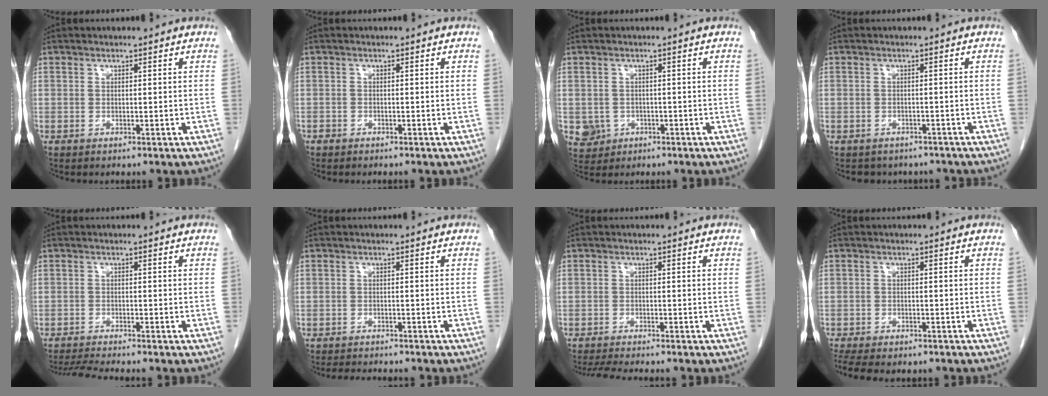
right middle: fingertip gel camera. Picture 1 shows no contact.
{"total": 0.6, "force": [-0.5, 0.2, 0.0], "torque": [-0.009, 0.000, -0.014]}
{"total": 4.5, "force": [-1.4, 4.2, 0.8], "torque": [-0.017, 0.003, -0.017]}
{"total": 5.5, "force": [-4.7, 2.7, 0.6], "torque": [-0.003, 0.007, -0.051]}
{"total": 4.5, "force": [-4.1, -0.8, 1.5], "torque": [-0.028, -0.019, -0.072]}
{"total": 5.2, "force": [-4.8, 0.9, 1.8], "torque": [-0.023, -0.008, -0.070]}
{"total": 5.2, "force": [-4.7, 0.0, 2.3], "torque": [-0.034, -0.016, -0.077]}
{"total": 9.5, "force": [-7.9, 3.1, 4.4], "torque": [-0.081, -0.002, -0.108]}